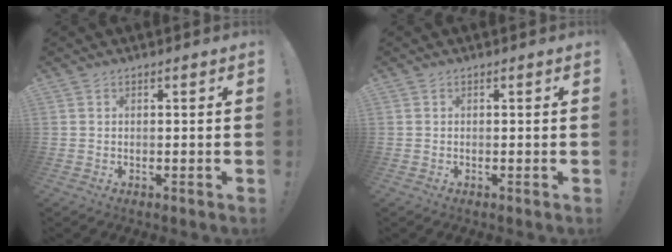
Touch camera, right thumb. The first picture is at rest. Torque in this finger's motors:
{"motor_torque": [-0.04, 0.10, 0.22, -0.32, 0.06]}